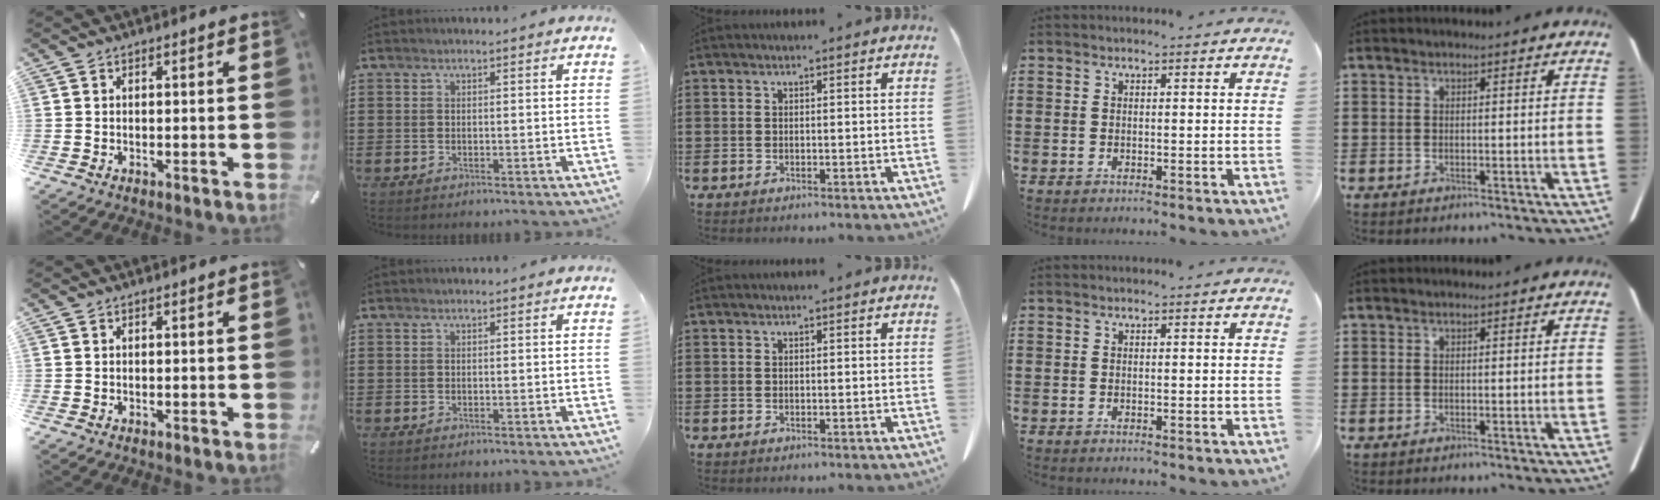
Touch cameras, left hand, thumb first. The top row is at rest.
{}